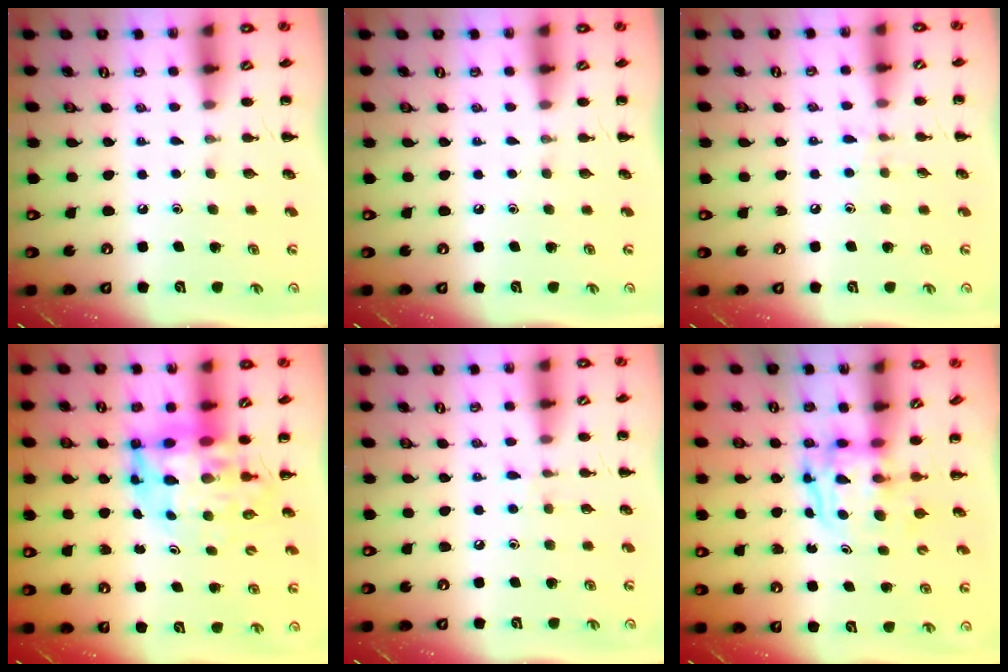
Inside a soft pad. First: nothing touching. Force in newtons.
{"total": 0.0}
{"total": 5.8, "press": 5.5, "slide": 1.9}
{"total": 9.3, "press": 8.7, "slide": 3.2}
{"total": 3.7, "press": 3.4, "slide": 1.5}
{"total": 3.8, "press": 3.8, "slide": 0.4}